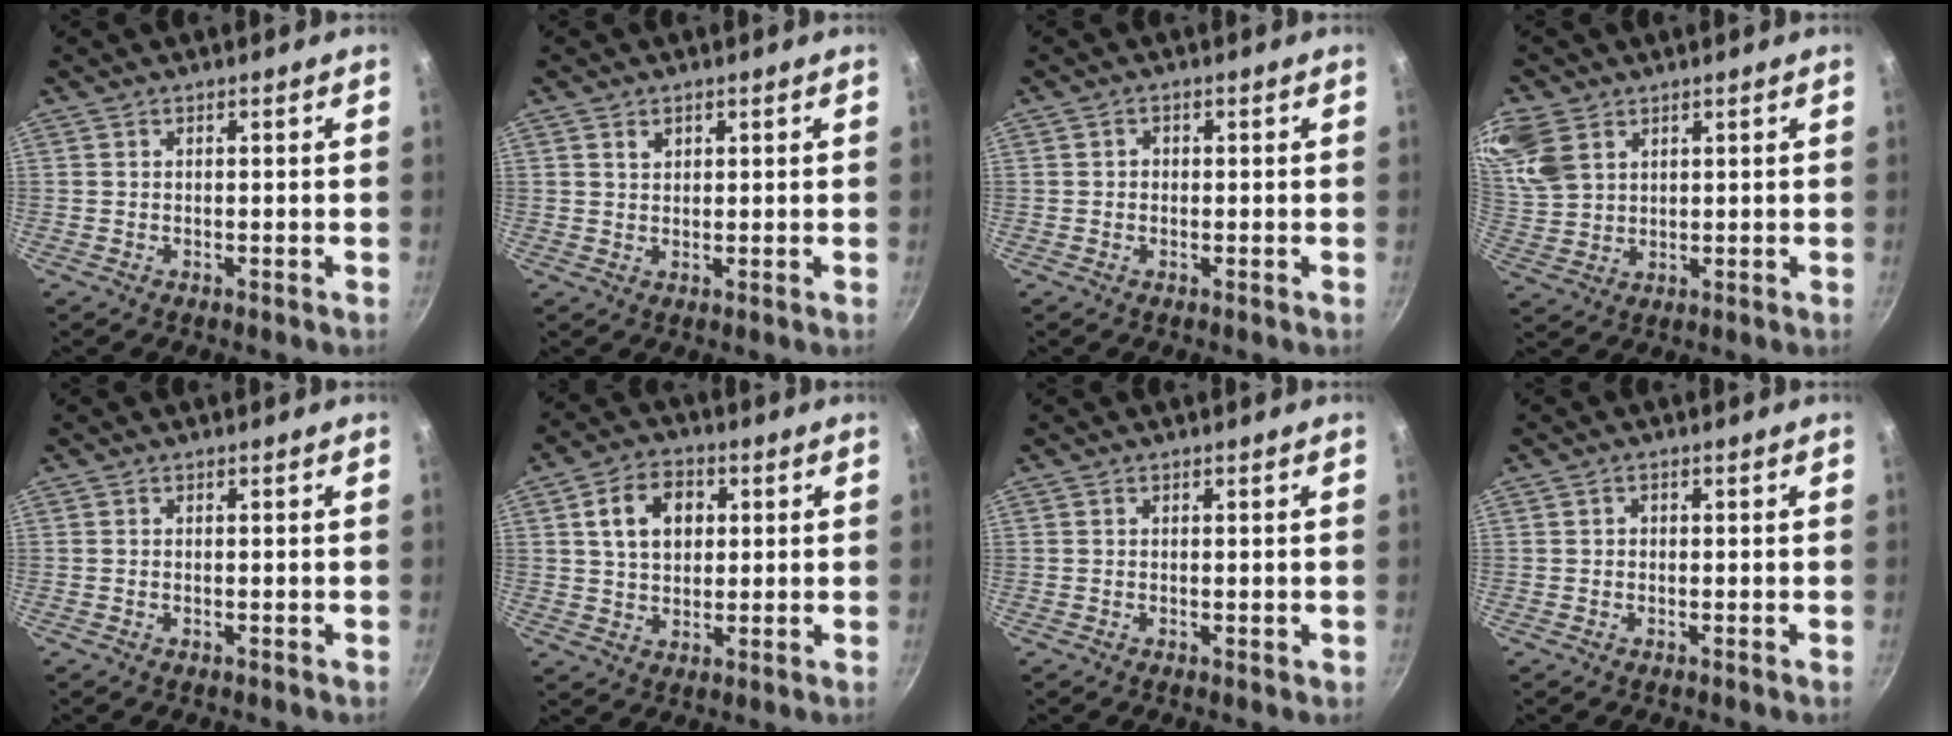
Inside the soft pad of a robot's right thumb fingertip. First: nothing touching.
{"total": 2.1, "force": [1.0, 1.5, 1.0], "torque": [-0.008, 0.000, 0.018]}
{"total": 1.3, "force": [0.0, 1.2, 0.6], "torque": [-0.008, 0.003, -0.002]}
{"total": 11.0, "force": [5.2, 7.7, 5.8], "torque": [-0.118, -0.006, 0.113]}
{"total": 0.0}
{"total": 9.7, "force": [2.5, 7.0, 6.3], "torque": [-0.085, 0.007, 0.038]}
{"total": 0.7, "force": [0.0, 0.3, 0.7], "torque": [-0.008, 0.000, -0.001]}
{"total": 1.1, "force": [0.0, 0.9, 0.5], "torque": [-0.007, 0.004, 0.000]}